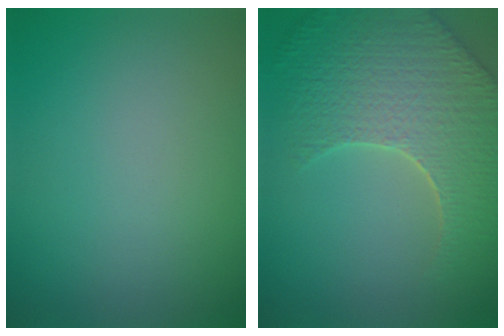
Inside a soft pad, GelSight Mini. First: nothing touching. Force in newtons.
{"total": 8.2, "press": 5.9, "slide": 5.6}